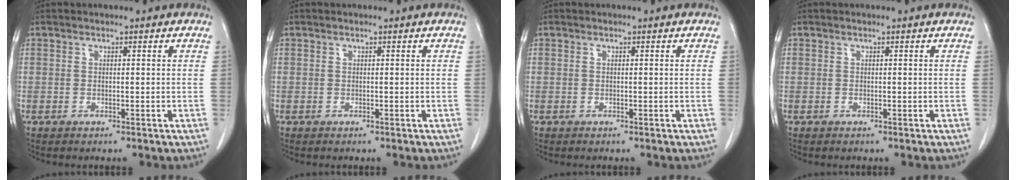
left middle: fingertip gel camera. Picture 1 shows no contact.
{"total": 0.0}
{"total": 0.0}
{"total": 0.0}